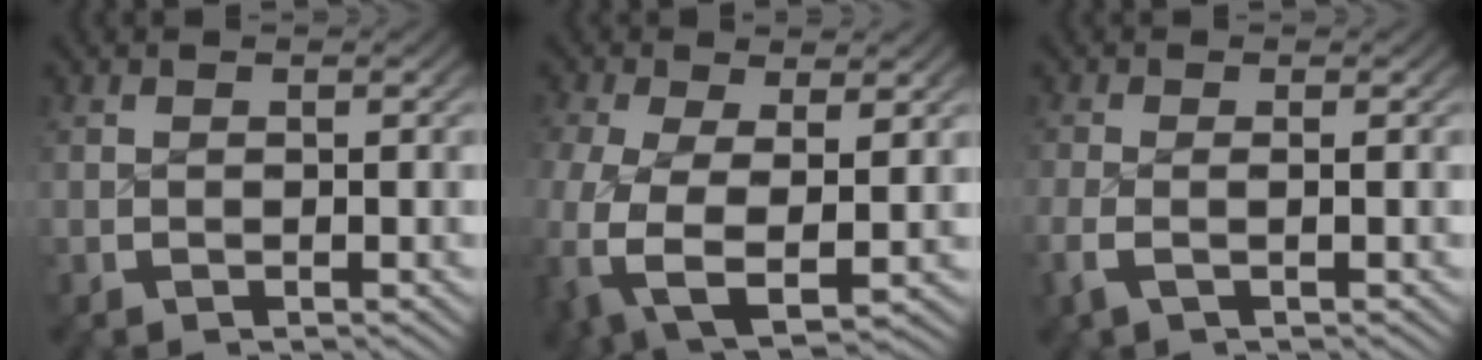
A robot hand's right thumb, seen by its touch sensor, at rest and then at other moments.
{"total": 9.6, "force": [-1.6, 6.2, 7.2], "torque": [-0.207, -0.063, 0.004]}
{"total": 2.1, "force": [-0.7, 0.9, 1.8], "torque": [-0.054, -0.008, -0.012]}